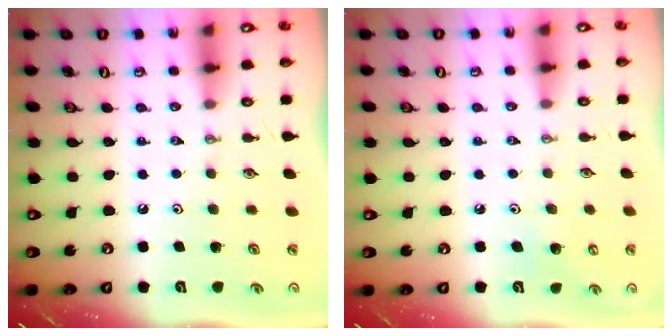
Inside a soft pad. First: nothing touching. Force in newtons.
{"total": 5.6, "press": 5.5, "slide": 0.7}